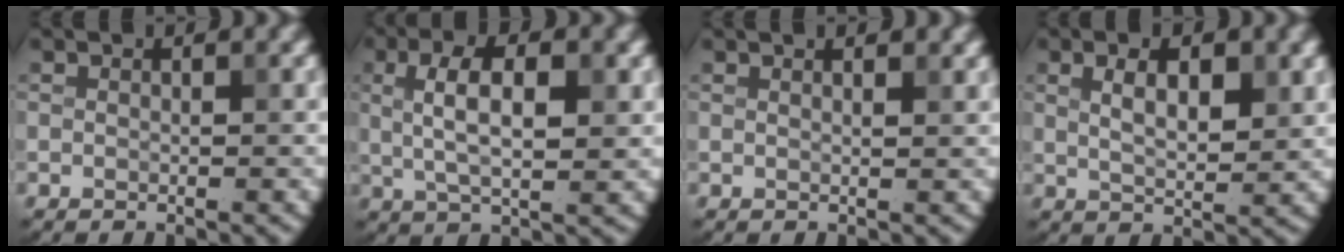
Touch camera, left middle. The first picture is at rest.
{"total": 5.3, "force": [0.9, 2.0, 4.8], "torque": [-0.092, 0.006, 0.016]}
{"total": 2.6, "force": [1.7, 1.1, 1.6], "torque": [0.002, 0.012, -0.001]}
{"total": 3.9, "force": [1.5, 1.6, 3.2], "torque": [-0.060, 0.001, 0.029]}